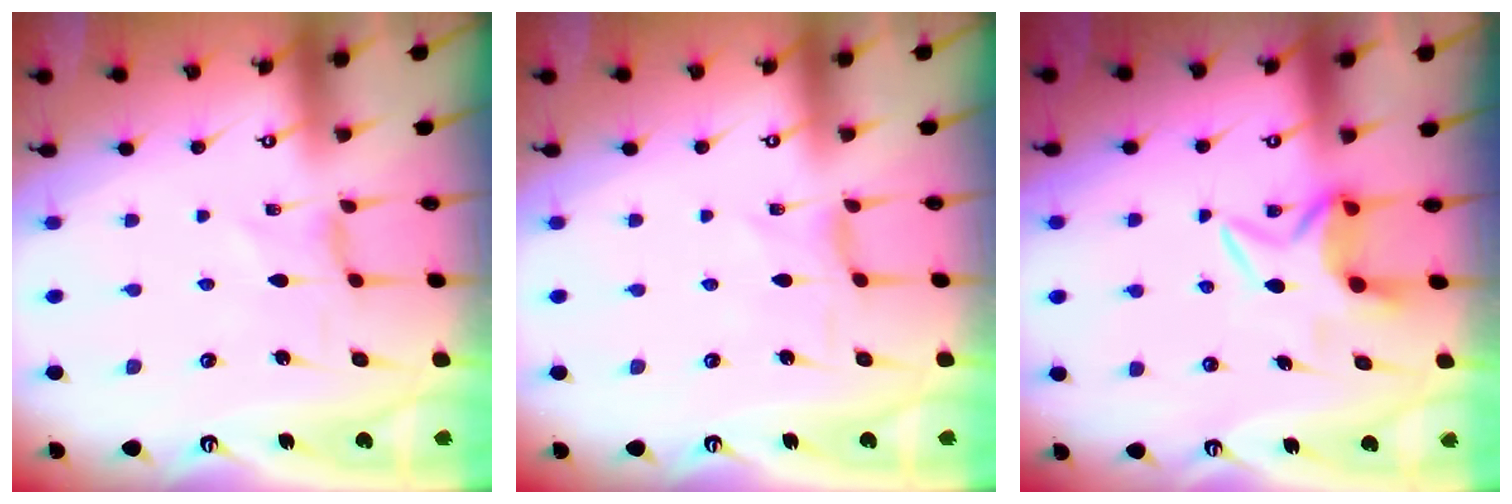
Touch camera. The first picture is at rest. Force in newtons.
{"total": 1.1, "press": 1.0, "slide": 0.1}
{"total": 6.5, "press": 6.4, "slide": 0.8}